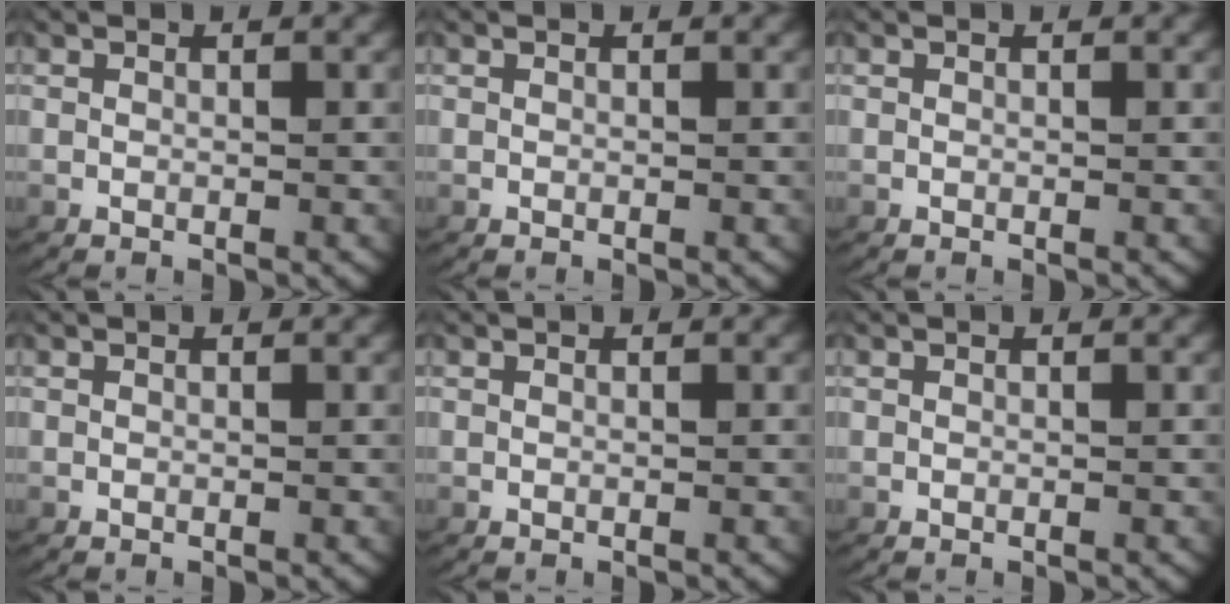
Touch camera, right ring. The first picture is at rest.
{"total": 0.0}
{"total": 0.0}
{"total": 0.0}
{"total": 0.0}
{"total": 0.0}